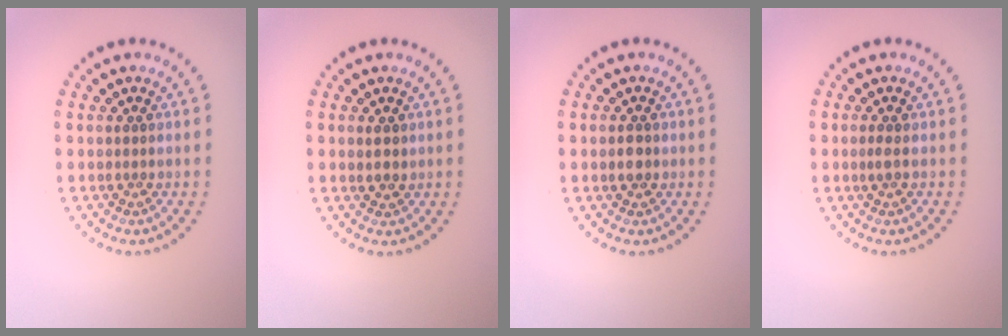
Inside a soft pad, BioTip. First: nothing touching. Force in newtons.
{"total": 1.1, "press": 1.1, "slide": 0.4}
{"total": 1.5, "press": 1.5, "slide": 0.3}
{"total": 0.6, "press": 0.5, "slide": 0.3}